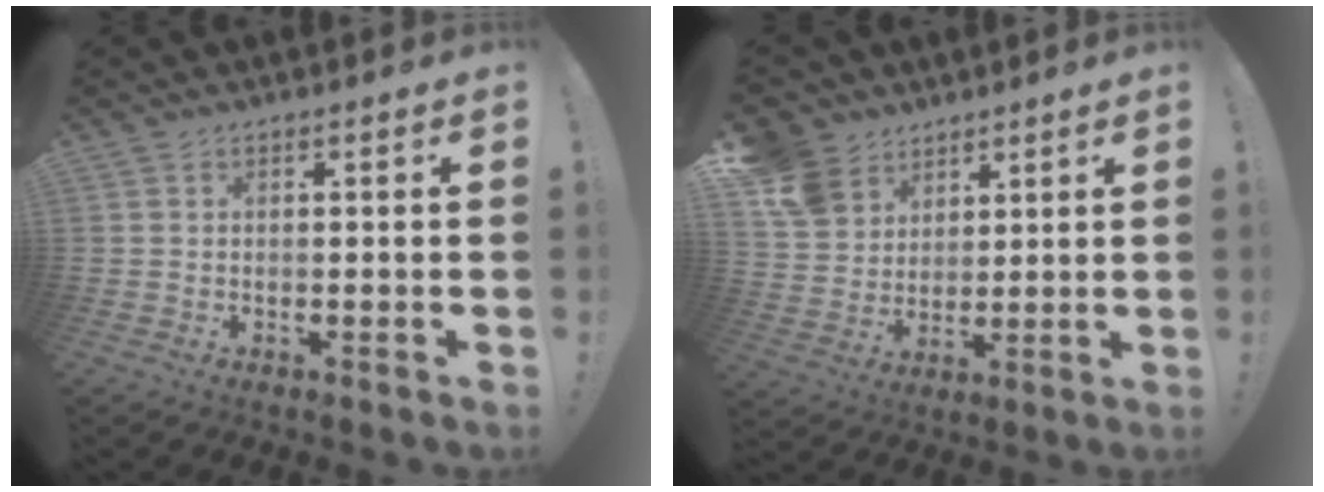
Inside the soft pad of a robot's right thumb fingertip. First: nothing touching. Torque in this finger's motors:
{"motor_torque": [-0.24, 2.28, 0.35, 0.30, 0.46]}